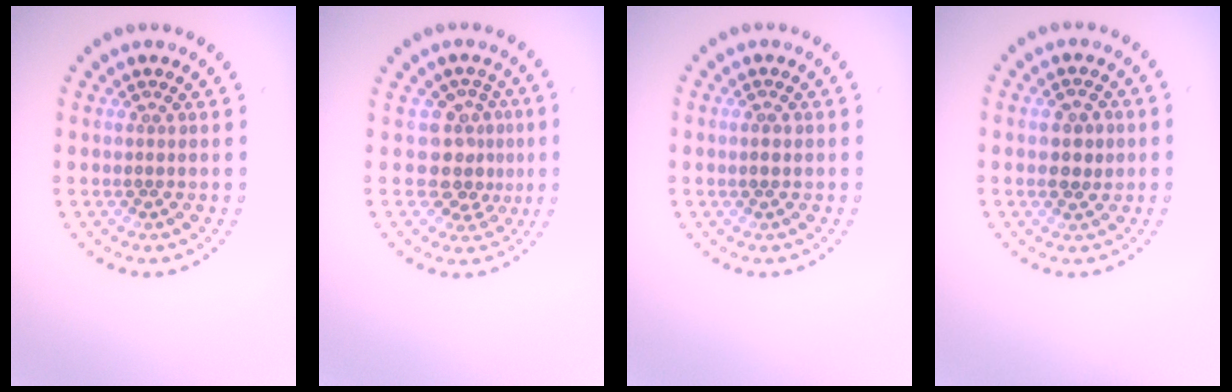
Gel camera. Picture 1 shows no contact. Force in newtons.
{"total": 3.3, "press": 2.6, "slide": 2.0}
{"total": 1.2, "press": 1.2, "slide": 0.1}
{"total": 2.3, "press": 2.3, "slide": 0.3}